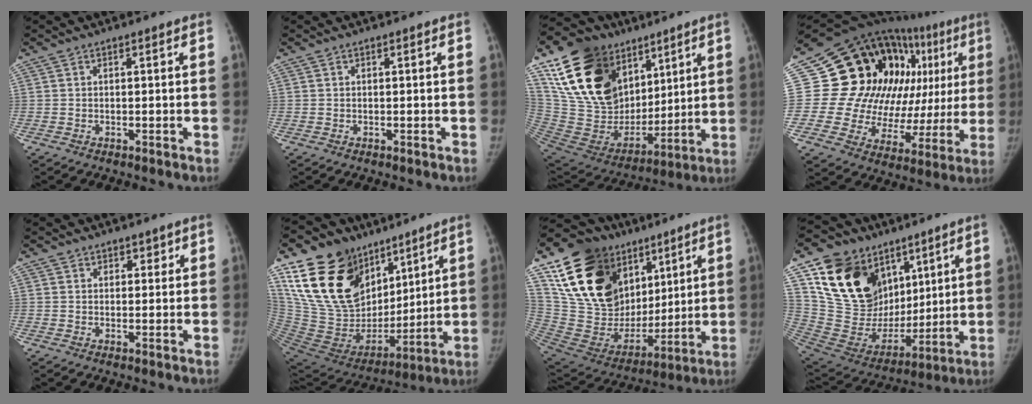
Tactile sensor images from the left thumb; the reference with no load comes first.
{"total": 0.0}
{"total": 29.4, "force": [13.9, 19.2, 17.4], "torque": [-0.296, -0.014, 0.267]}
{"total": 30.0, "force": [9.1, 17.7, 22.4], "torque": [-0.268, 0.026, 0.150]}
{"total": 2.3, "force": [1.6, 1.7, 0.3], "torque": [0.025, -0.007, 0.017]}
{"total": 26.9, "force": [14.3, 17.6, 14.5], "torque": [-0.237, -0.026, 0.278]}
{"total": 31.0, "force": [13.6, 20.0, 19.3], "torque": [-0.323, -0.001, 0.260]}
{"total": 25.6, "force": [12.0, 17.7, 14.1], "torque": [-0.221, -0.014, 0.235]}